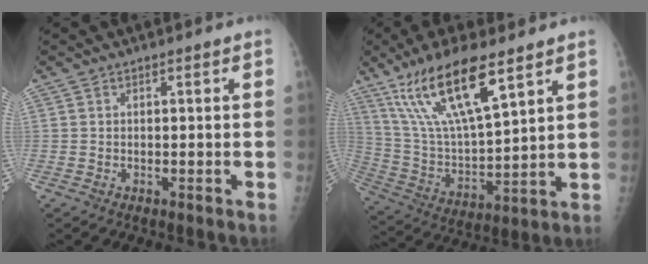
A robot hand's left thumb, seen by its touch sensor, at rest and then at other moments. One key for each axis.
{"total": 17.9, "fx": 10.9, "fy": 4.9, "fz": 13.4, "tx": -0.242, "ty": -0.042, "tz": 0.219}